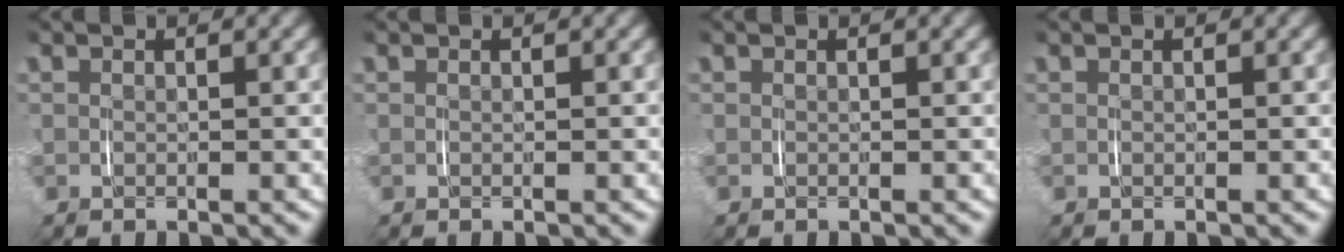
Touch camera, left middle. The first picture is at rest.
{"total": 0.0}
{"total": 0.0}
{"total": 0.0}